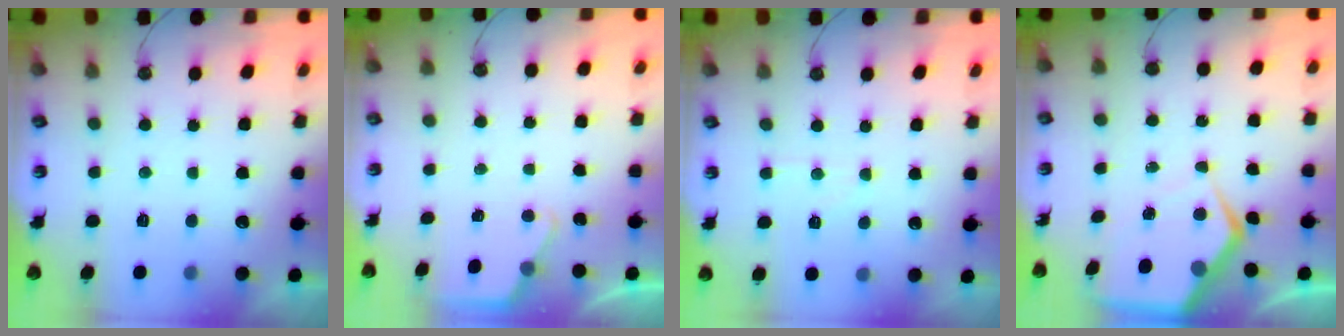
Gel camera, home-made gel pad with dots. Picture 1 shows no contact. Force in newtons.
{"total": 2.7, "press": 2.7, "slide": 0.4}
{"total": 5.3, "press": 5.3, "slide": 0.6}
{"total": 9.0, "press": 8.9, "slide": 1.1}